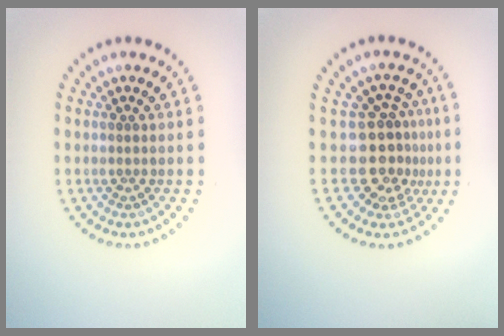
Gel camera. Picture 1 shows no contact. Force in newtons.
{"total": 3.9, "press": 3.0, "slide": 2.5}